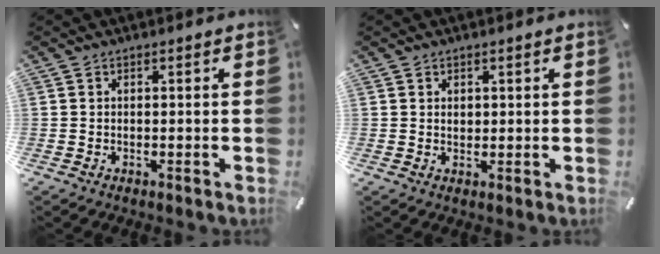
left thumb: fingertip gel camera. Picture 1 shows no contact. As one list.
[{"total": 1.4, "force": [0.6, 1.1, 0.6], "torque": [-0.005, -0.001, 0.008]}]